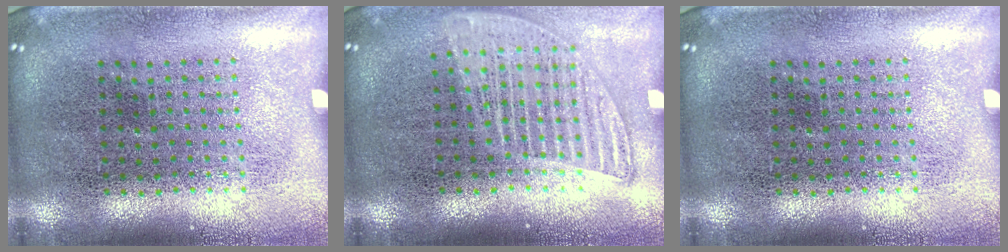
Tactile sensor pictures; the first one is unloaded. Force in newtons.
{"total": 1.2, "press": 1.1, "slide": 0.5}
{"total": 0.0}